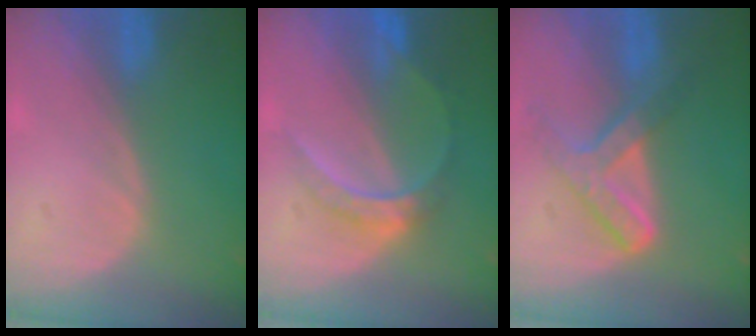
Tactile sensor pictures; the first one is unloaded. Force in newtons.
{"total": 6.3, "press": 5.5, "slide": 3.2}
{"total": 7.2, "press": 6.0, "slide": 4.0}